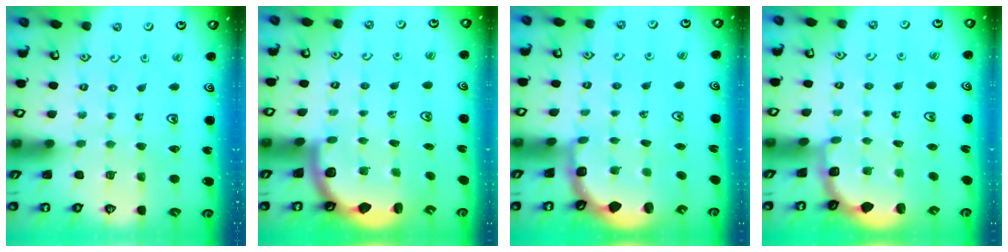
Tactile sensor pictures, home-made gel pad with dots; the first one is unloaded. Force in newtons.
{"total": 2.0, "press": 1.9, "slide": 0.5}
{"total": 2.4, "press": 2.1, "slide": 1.2}
{"total": 1.8, "press": 1.6, "slide": 0.7}